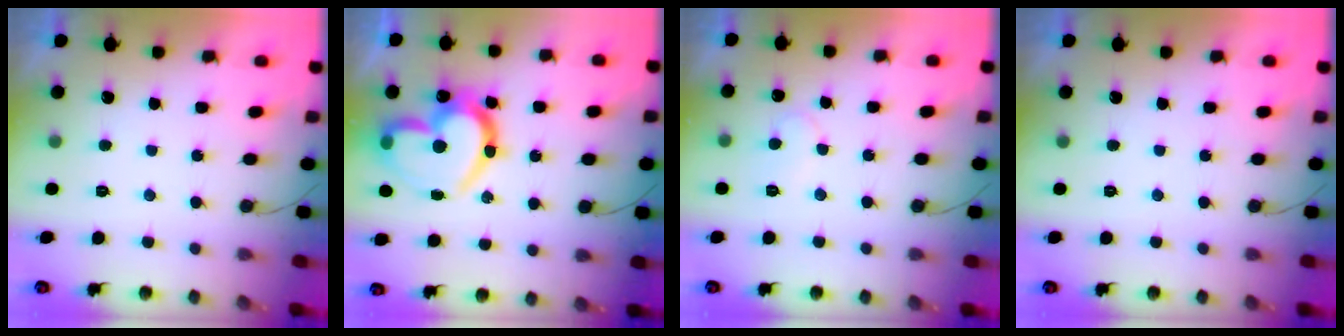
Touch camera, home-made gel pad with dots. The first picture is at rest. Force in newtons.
{"total": 23.6, "press": 23.5, "slide": 2.0}
{"total": 6.4, "press": 6.4, "slide": 0.5}
{"total": 0.0}